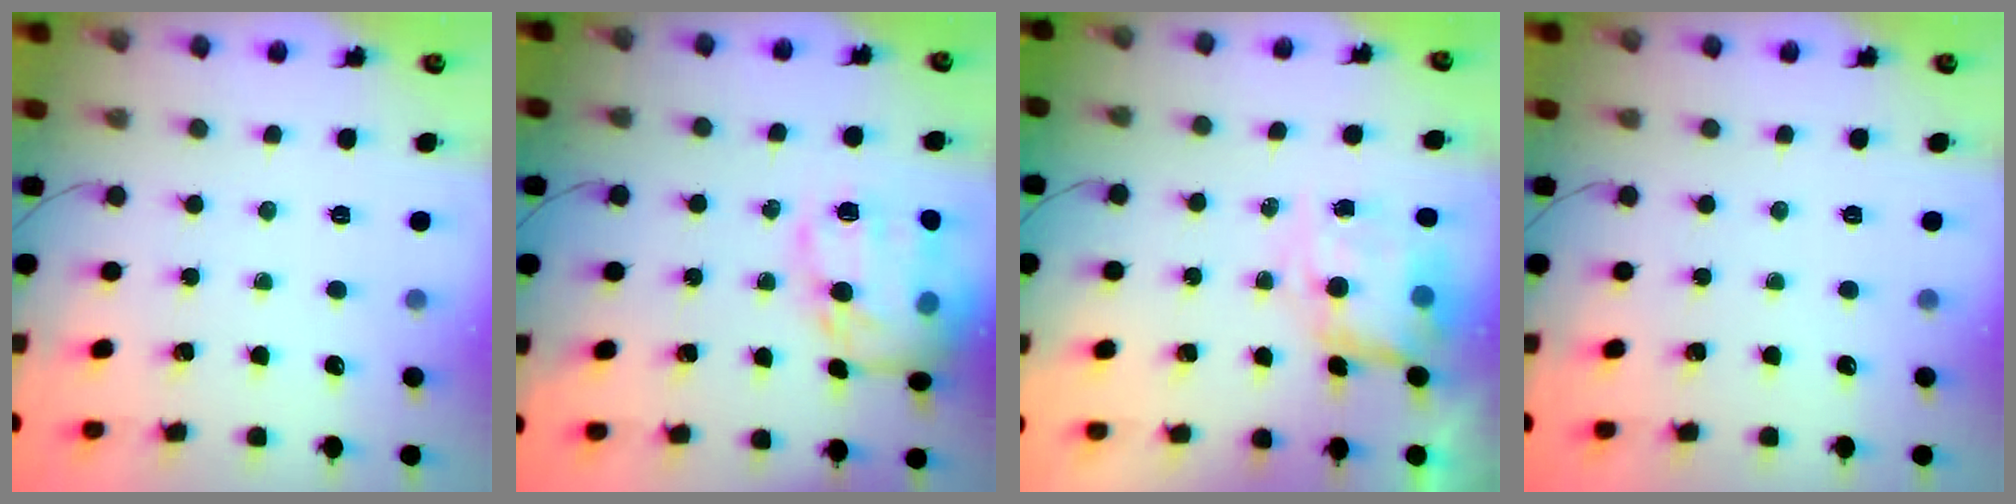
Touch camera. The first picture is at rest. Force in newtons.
{"total": 17.7, "press": 17.7, "slide": 1.2}
{"total": 9.0, "press": 8.7, "slide": 2.3}
{"total": 0.0}